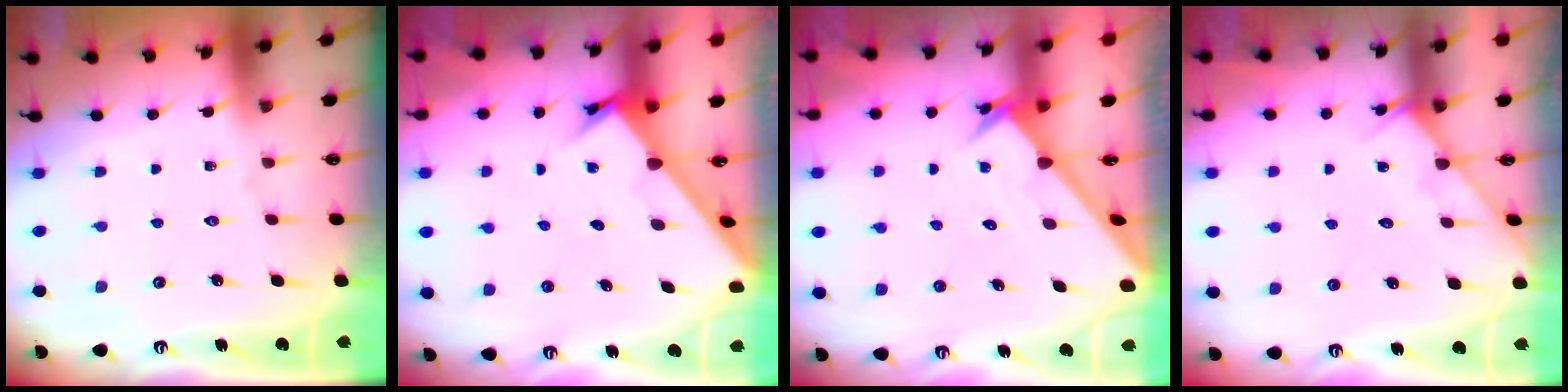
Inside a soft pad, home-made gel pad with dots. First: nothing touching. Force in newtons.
{"total": 2.5, "press": 2.5, "slide": 0.2}
{"total": 2.6, "press": 2.6, "slide": 0.2}
{"total": 4.9, "press": 4.9, "slide": 0.6}